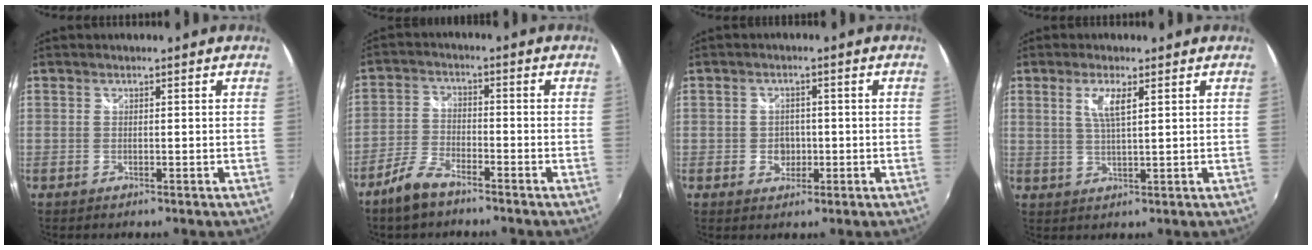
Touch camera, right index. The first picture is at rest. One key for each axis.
{"total": 6.4, "fx": -5.0, "fy": 2.2, "fz": 3.4, "tx": -0.085, "ty": 0.001, "tz": -0.100}
{"total": 3.6, "fx": -0.7, "fy": 3.1, "fz": 1.6, "tx": -0.027, "ty": 0.004, "tz": -0.008}
{"total": 4.4, "fx": 1.8, "fy": 0.7, "fz": 3.9, "tx": -0.077, "ty": -0.002, "tz": 0.034}